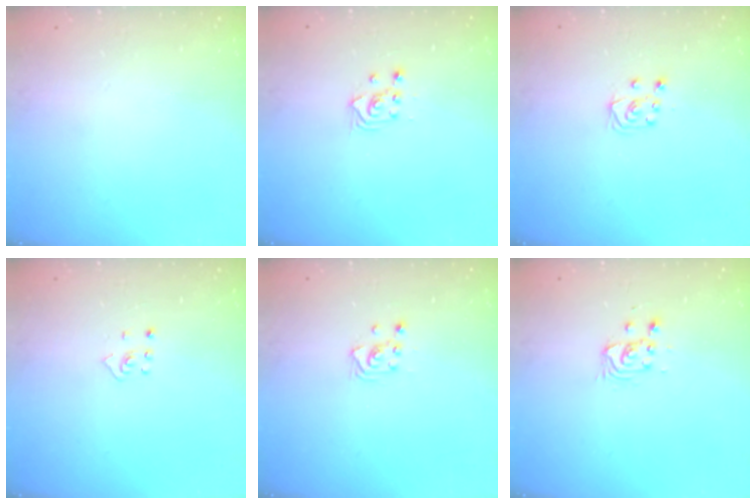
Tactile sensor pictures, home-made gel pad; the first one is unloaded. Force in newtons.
{"total": 2.3, "press": 2.3, "slide": 0.3}
{"total": 5.1, "press": 5.1, "slide": 0.4}
{"total": 2.5, "press": 2.4, "slide": 0.8}
{"total": 2.9, "press": 2.8, "slide": 0.3}
{"total": 3.1, "press": 3.1, "slide": 0.3}